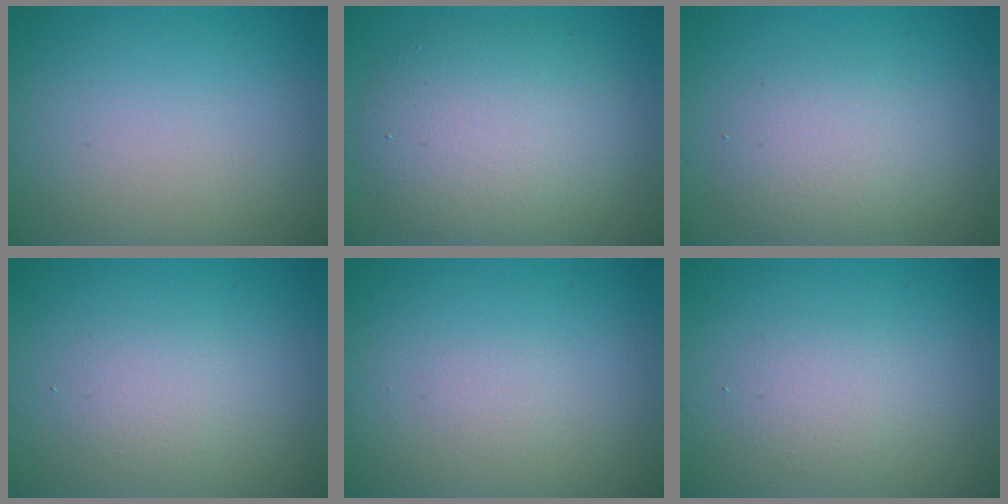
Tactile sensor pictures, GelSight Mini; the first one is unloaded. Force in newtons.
{"total": 6.9, "press": 6.9, "slide": 0.3}
{"total": 4.0, "press": 4.0, "slide": 0.2}
{"total": 1.7, "press": 1.7, "slide": 0.1}
{"total": 0.5, "press": 0.5, "slide": 0.0}
{"total": 1.7, "press": 1.7, "slide": 0.1}